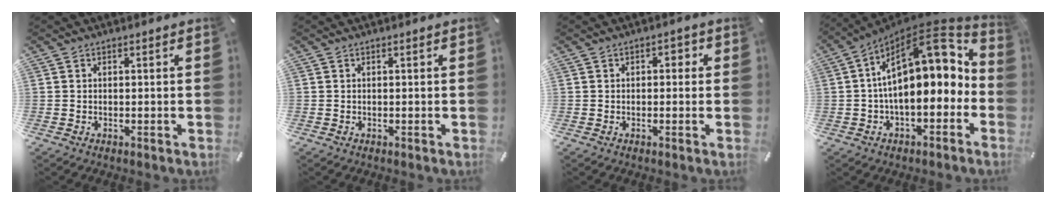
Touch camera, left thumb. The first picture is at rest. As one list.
[{"total": 0.0}, {"total": 1.8, "force": [-0.3, 1.3, 1.2], "torque": [-0.015, 0.008, -0.011]}, {"total": 19.6, "force": [4.5, 10.5, 15.9], "torque": [-0.212, -0.039, 0.084]}]